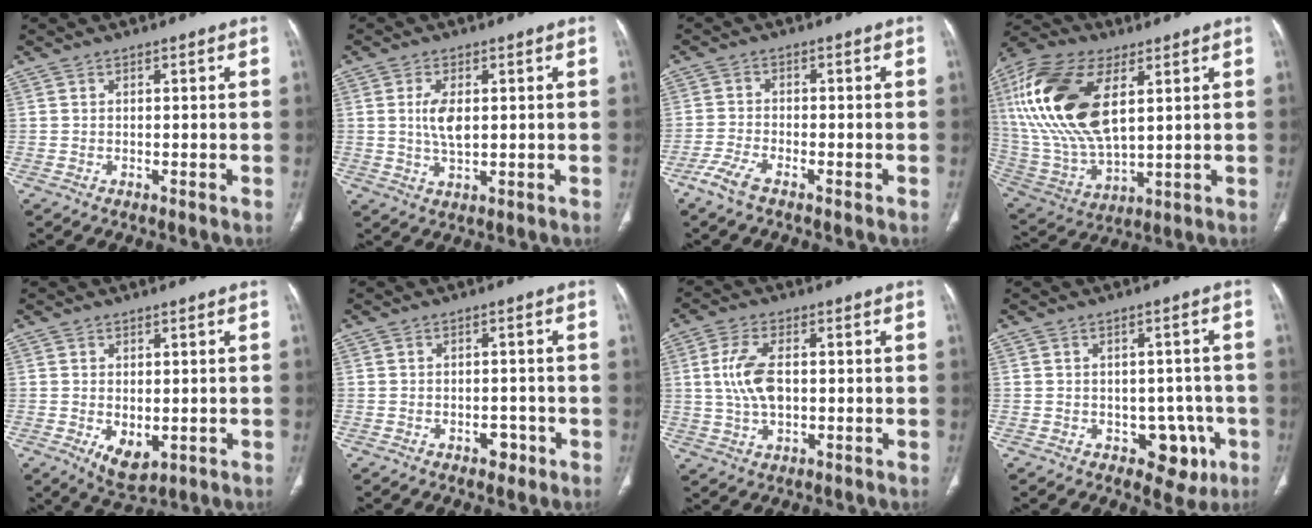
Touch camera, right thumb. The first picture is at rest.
{"total": 5.2, "force": [0.7, 2.5, 4.5], "torque": [-0.091, -0.005, 0.018]}
{"total": 4.1, "force": [-3.0, 1.0, 2.6], "torque": [-0.071, 0.009, -0.064]}
{"total": 24.0, "force": [6.9, 12.2, 19.5], "torque": [-0.408, -0.016, 0.131]}
{"total": 5.7, "force": [-1.4, 3.4, 4.4], "torque": [-0.067, -0.011, -0.008]}
{"total": 2.9, "force": [-1.6, 1.9, 1.6], "torque": [-0.008, 0.009, -0.018]}
{"total": 8.1, "force": [0.6, 4.3, 6.9], "torque": [-0.146, 0.005, 0.012]}
{"total": 7.1, "force": [-2.9, 5.0, 4.1], "torque": [-0.014, 0.018, -0.033]}